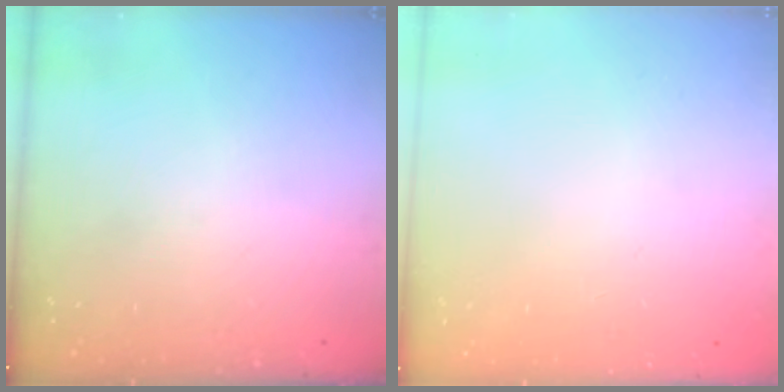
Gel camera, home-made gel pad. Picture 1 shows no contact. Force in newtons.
{"total": 0.0}